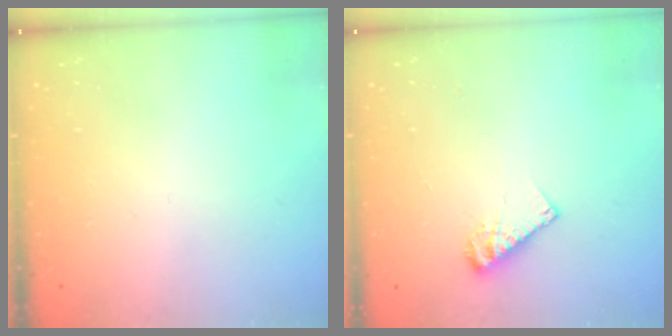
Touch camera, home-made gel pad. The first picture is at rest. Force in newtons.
{"total": 6.7, "press": 6.7, "slide": 0.3}